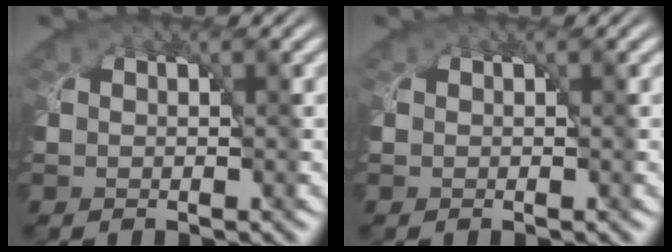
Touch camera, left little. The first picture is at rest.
{"total": 0.0}